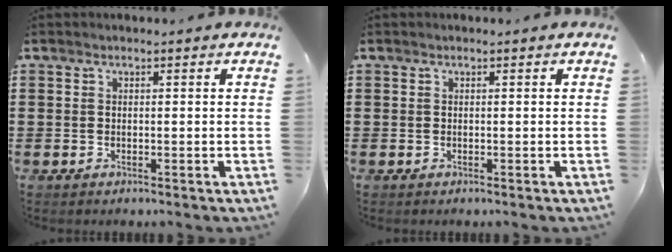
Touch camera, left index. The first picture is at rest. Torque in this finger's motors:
{"motor_torque": [0.00, 0.00, 0.00, 0.00]}